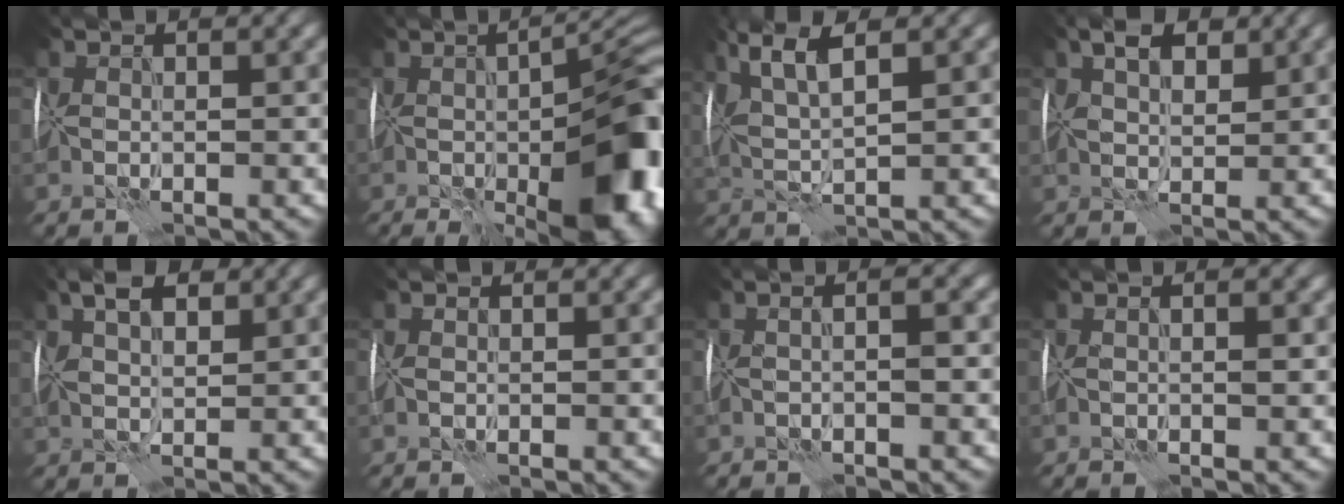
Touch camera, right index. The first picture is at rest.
{"total": 14.8, "force": [-2.7, 5.4, 13.5], "torque": [-0.165, -0.019, -0.034]}
{"total": 5.4, "force": [2.4, 1.4, 4.6], "torque": [-0.096, 0.007, 0.046]}
{"total": 3.4, "force": [1.7, 1.9, 2.2], "torque": [-0.036, -0.001, 0.024]}
{"total": 4.0, "force": [1.9, 2.0, 3.0], "torque": [-0.051, 0.005, 0.025]}
{"total": 0.0}
{"total": 1.4, "force": [-0.6, -0.1, 1.3], "torque": [-0.005, 0.004, -0.015]}
{"total": 0.9, "force": [-0.2, -0.2, 0.9], "torque": [-0.013, -0.002, -0.005]}